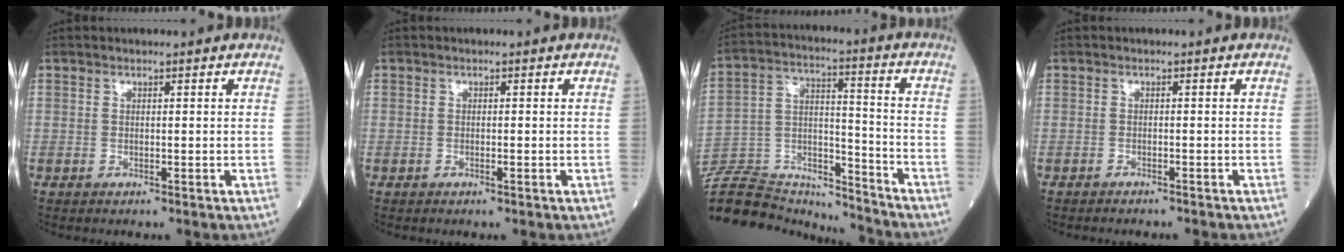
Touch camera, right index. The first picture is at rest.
{"total": 0.6, "force": [-0.3, 0.1, 0.5], "torque": [-0.010, 0.000, -0.004]}
{"total": 21.5, "force": [-20.0, 5.7, 5.6], "torque": [-0.159, 0.022, -0.330]}
{"total": 3.5, "force": [-3.2, 0.7, 1.1], "torque": [-0.015, -0.003, -0.039]}